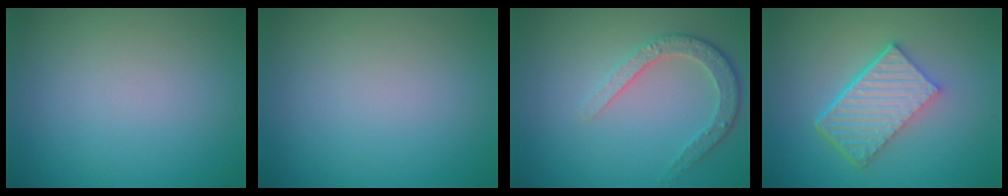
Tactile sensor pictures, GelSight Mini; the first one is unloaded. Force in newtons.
{"total": 0.0}
{"total": 3.5, "press": 2.8, "slide": 2.1}
{"total": 6.3, "press": 4.3, "slide": 4.7}